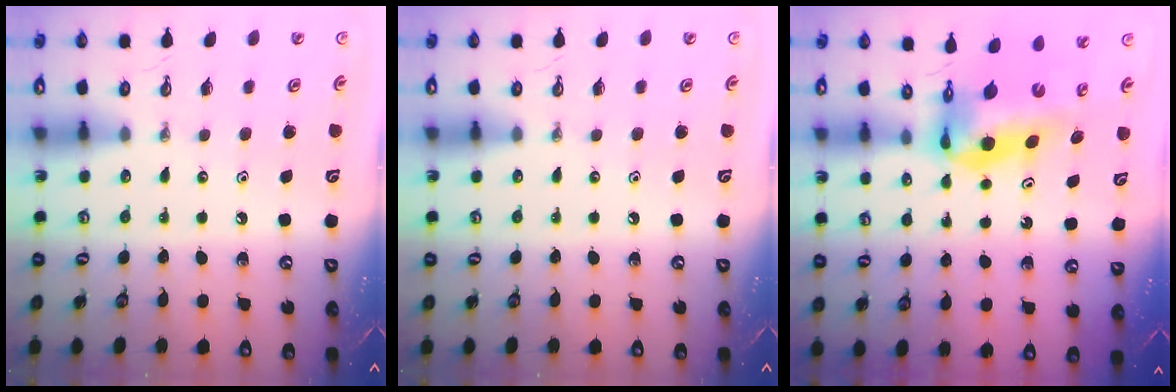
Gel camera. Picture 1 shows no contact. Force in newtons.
{"total": 0.0}
{"total": 9.0, "press": 8.6, "slide": 2.5}